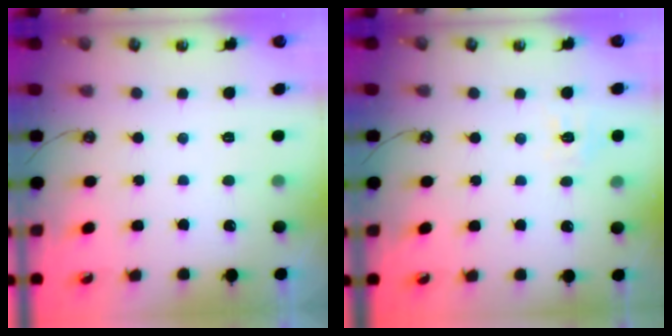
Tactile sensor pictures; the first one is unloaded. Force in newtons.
{"total": 6.7, "press": 6.6, "slide": 0.6}